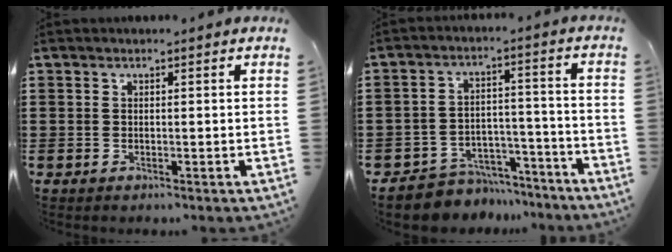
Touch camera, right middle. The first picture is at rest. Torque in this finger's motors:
{"motor_torque": [2.14, 0.00, 0.14, 0.02]}